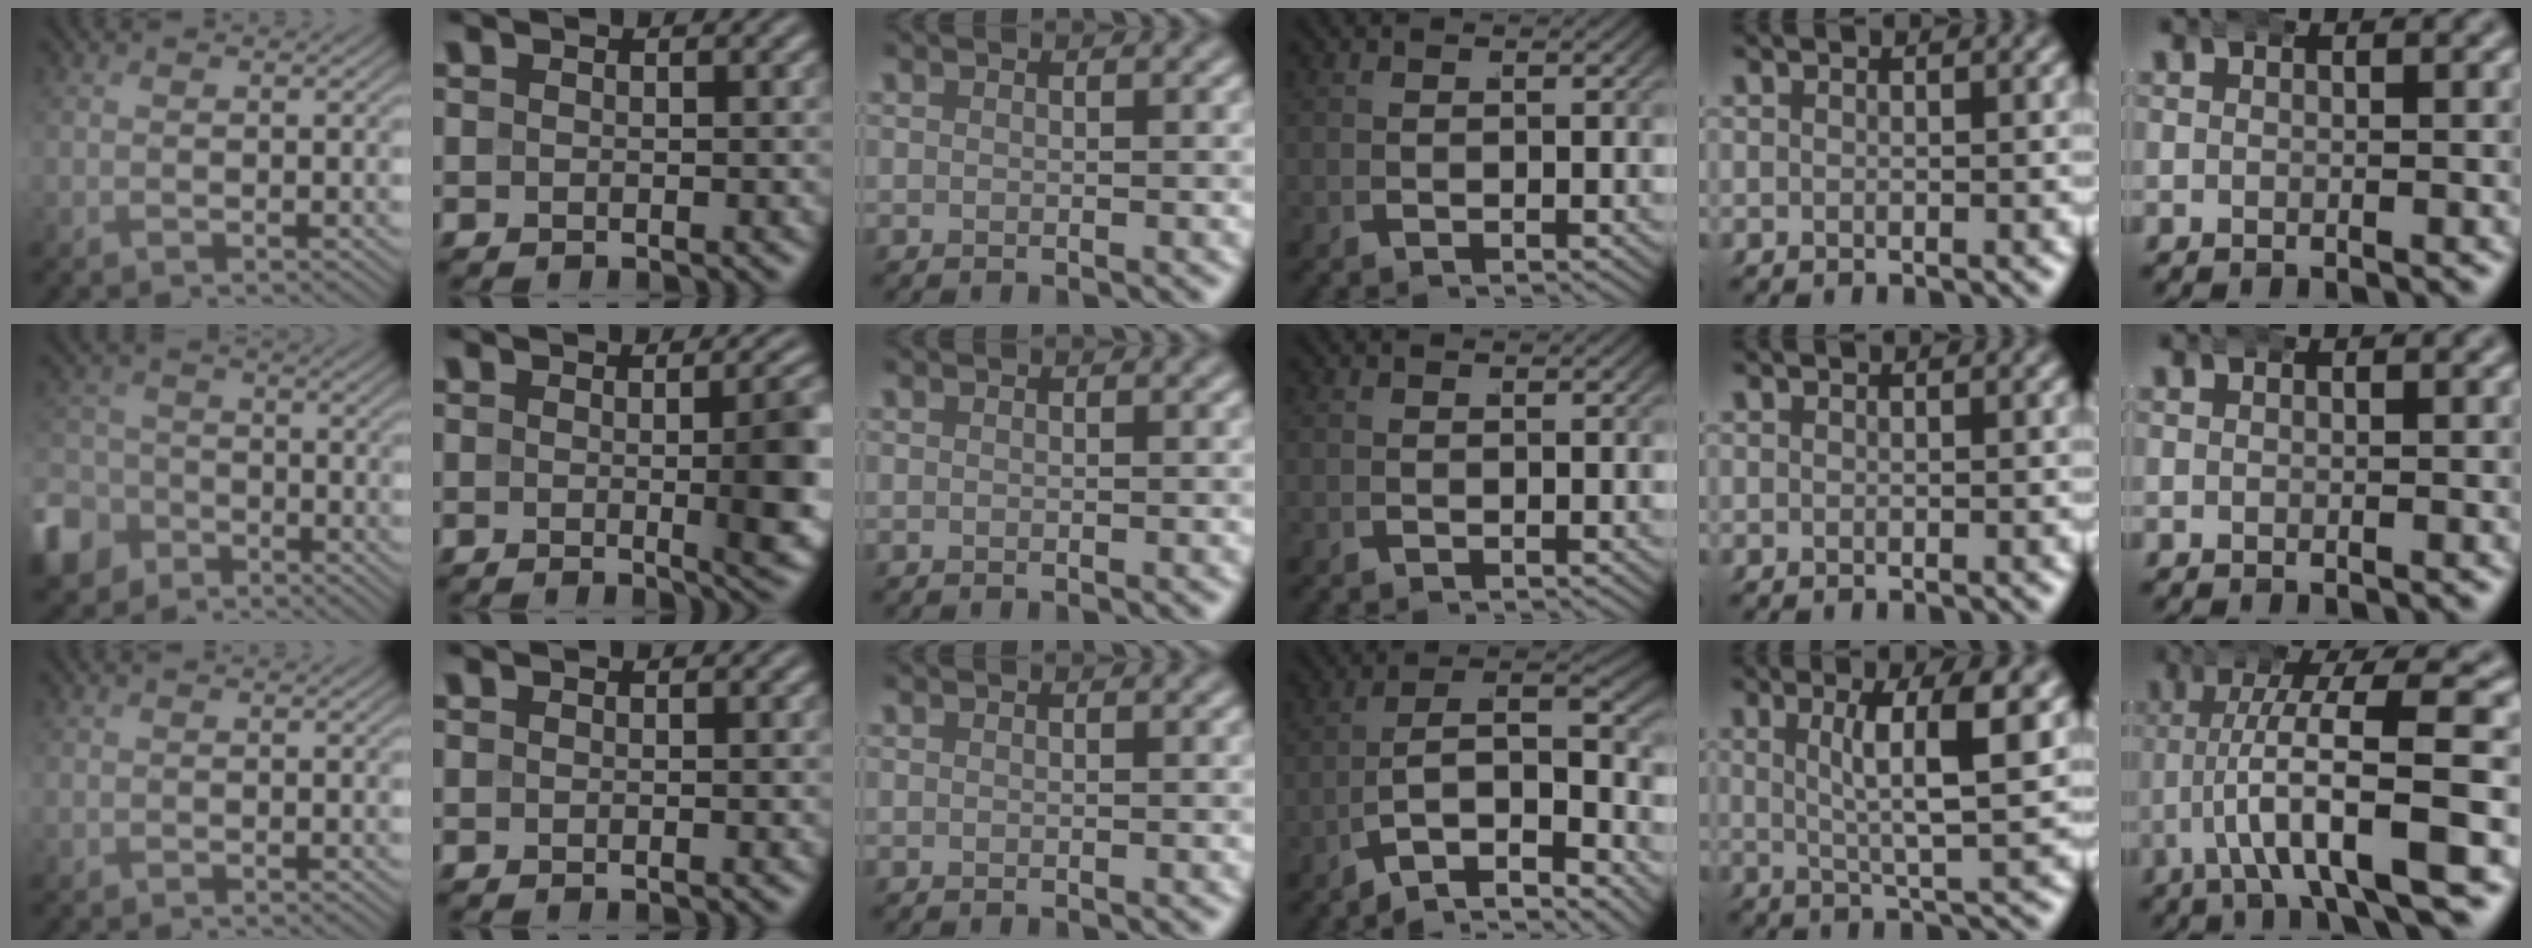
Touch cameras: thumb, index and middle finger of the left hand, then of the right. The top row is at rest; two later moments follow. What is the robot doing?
{"motion": "wrap", "object": "bandana"}